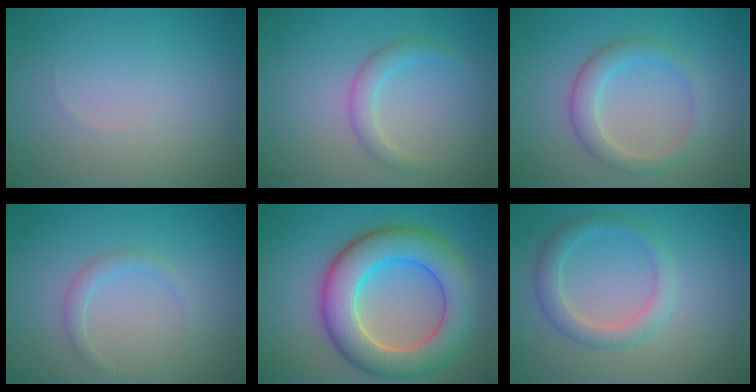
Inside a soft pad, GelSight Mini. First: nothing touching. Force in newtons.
{"total": 2.1, "press": 2.1, "slide": 0.1}
{"total": 2.8, "press": 2.8, "slide": 0.2}
{"total": 1.3, "press": 1.3, "slide": 0.1}
{"total": 9.0, "press": 9.0, "slide": 0.2}
{"total": 2.8, "press": 2.8, "slide": 0.1}